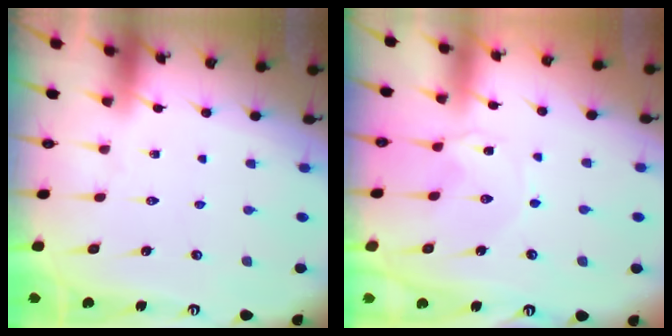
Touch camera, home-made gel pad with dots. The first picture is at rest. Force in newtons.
{"total": 0.7, "press": 0.6, "slide": 0.3}